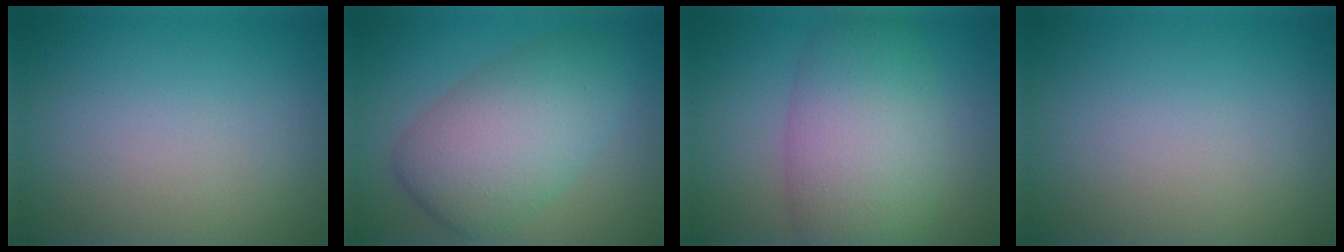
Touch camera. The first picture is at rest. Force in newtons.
{"total": 7.3, "press": 7.3, "slide": 0.4}
{"total": 8.2, "press": 8.2, "slide": 0.2}
{"total": 0.0}